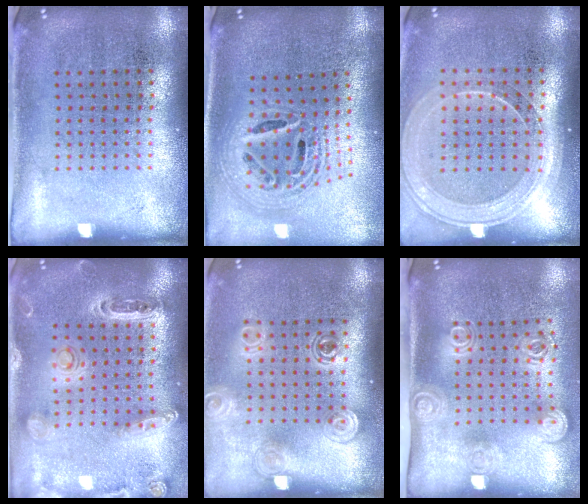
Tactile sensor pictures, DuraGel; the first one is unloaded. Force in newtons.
{"total": 2.3, "press": 1.8, "slide": 1.6}
{"total": 1.7, "press": 1.5, "slide": 0.6}
{"total": 1.4, "press": 1.4, "slide": 0.4}
{"total": 1.4, "press": 1.2, "slide": 0.8}
{"total": 1.9, "press": 1.4, "slide": 1.3}